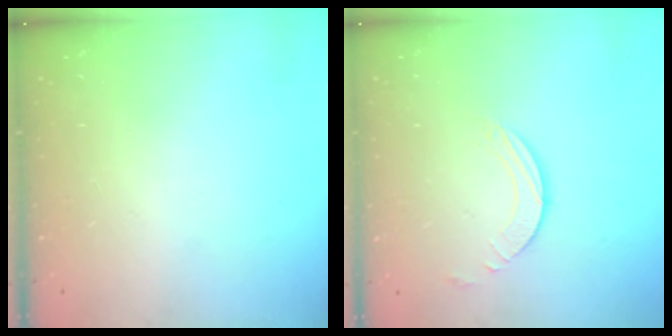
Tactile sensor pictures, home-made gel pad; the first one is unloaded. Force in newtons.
{"total": 1.9, "press": 1.9, "slide": 0.1}